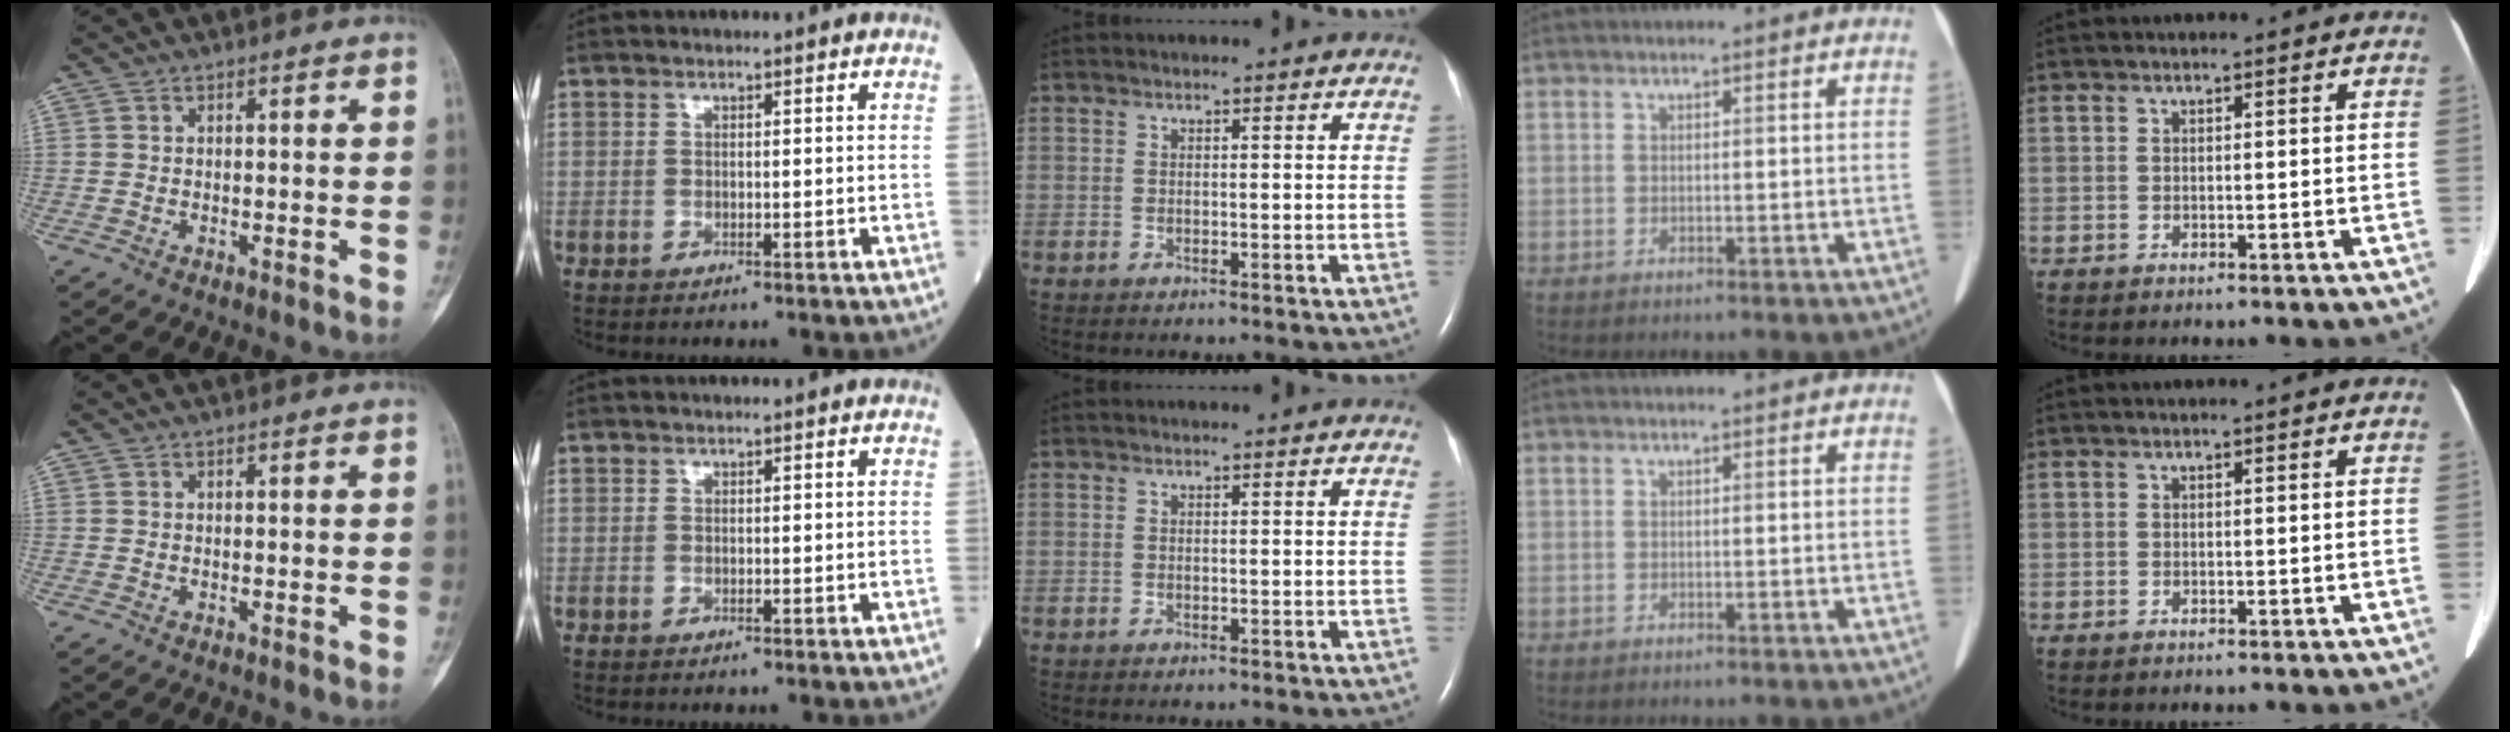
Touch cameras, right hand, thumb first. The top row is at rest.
{}